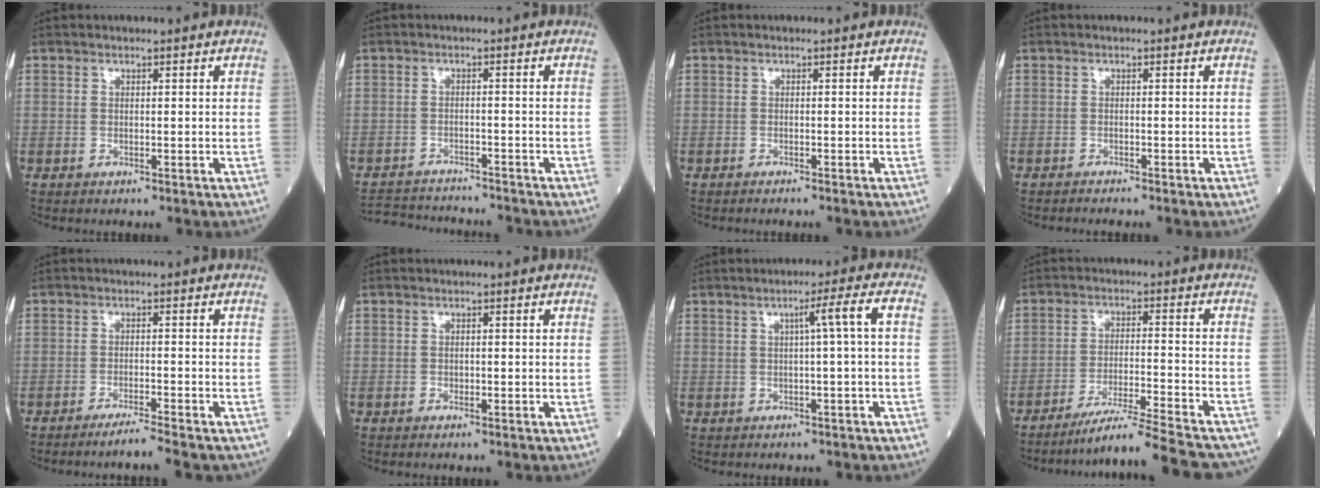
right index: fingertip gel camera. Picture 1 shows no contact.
{"total": 9.4, "force": [-9.1, 1.3, 1.8], "torque": [-0.030, 0.002, -0.133]}
{"total": 2.0, "force": [-1.9, 0.0, 0.9], "torque": [-0.013, -0.001, -0.020]}
{"total": 1.9, "force": [-1.7, -0.1, 0.6], "torque": [-0.010, -0.001, -0.021]}
{"total": 5.0, "force": [-4.2, -0.3, 2.6], "torque": [-0.032, -0.007, -0.061]}
{"total": 0.8, "force": [-0.3, 0.6, 0.5], "torque": [-0.008, 0.001, -0.004]}
{"total": 4.0, "force": [0.3, -1.0, 3.9], "torque": [-0.063, 0.010, 0.007]}
{"total": 17.7, "force": [-16.3, -0.1, 7.0], "torque": [-0.082, -0.025, -0.234]}